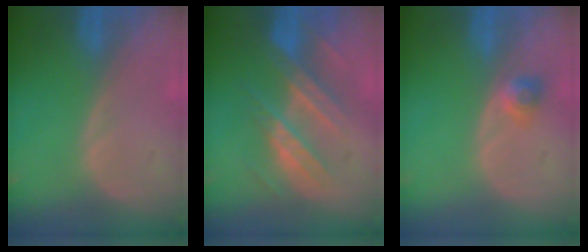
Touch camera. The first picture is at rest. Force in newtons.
{"total": 8.9, "press": 7.8, "slide": 4.2}
{"total": 2.4, "press": 2.1, "slide": 1.2}